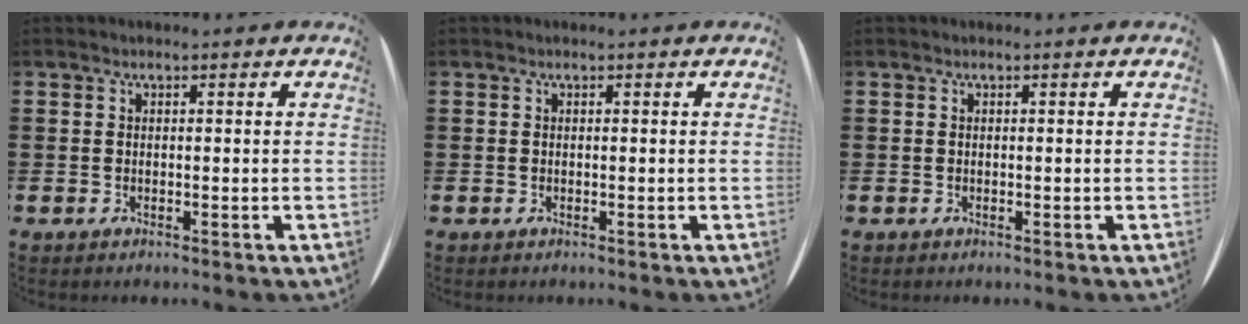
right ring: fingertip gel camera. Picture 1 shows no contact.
{"total": 0.0}
{"total": 0.0}